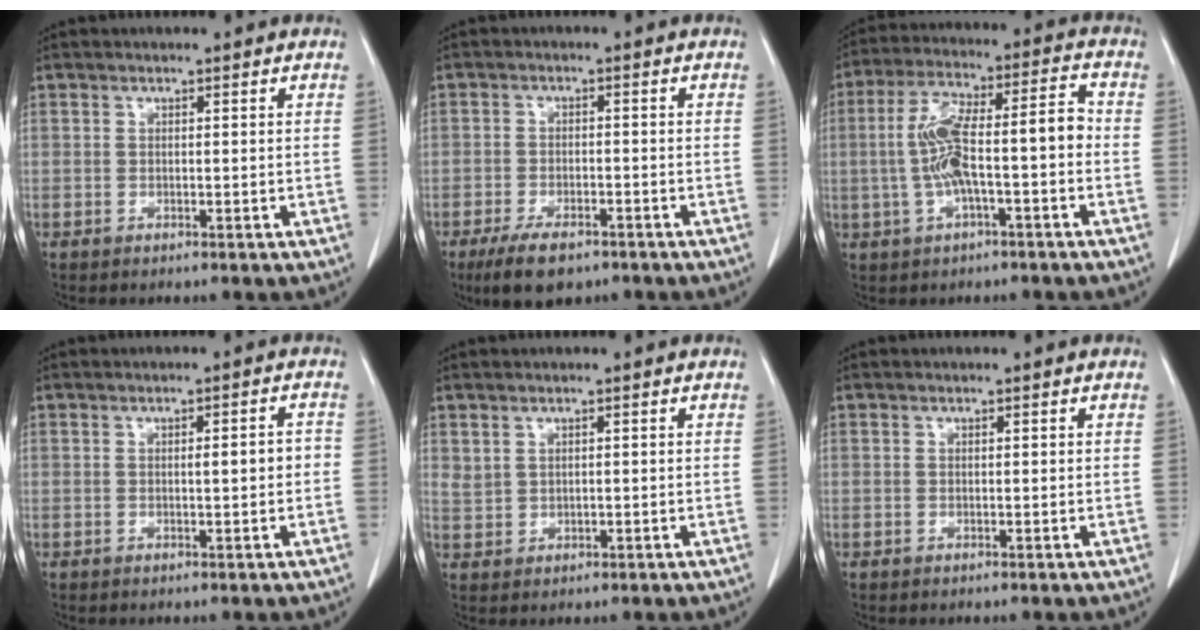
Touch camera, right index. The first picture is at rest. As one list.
[{"total": 6.7, "force": [-4.8, 2.8, 3.9], "torque": [-0.072, -0.006, -0.078]}, {"total": 12.0, "force": [-1.7, 2.7, 11.5], "torque": [-0.215, 0.037, -0.027]}, {"total": 2.5, "force": [-0.2, 0.5, 2.5], "torque": [-0.039, 0.004, -0.002]}, {"total": 1.8, "force": [1.0, 1.3, 0.8], "torque": [-0.018, 0.002, 0.027]}, {"total": 0.0}]